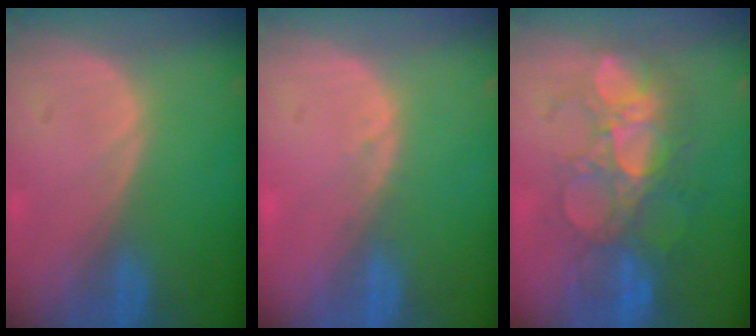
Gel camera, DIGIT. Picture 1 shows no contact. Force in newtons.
{"total": 1.0, "press": 0.9, "slide": 0.3}
{"total": 9.3, "press": 9.0, "slide": 2.6}